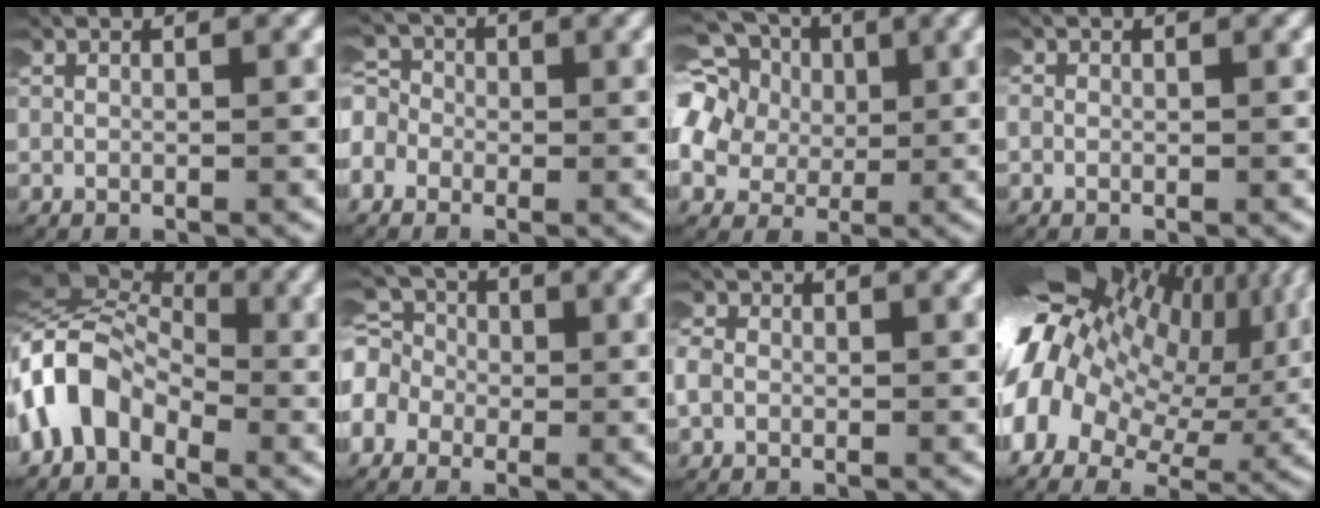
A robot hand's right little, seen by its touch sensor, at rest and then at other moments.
{"total": 5.8, "force": [0.2, 5.3, 2.5], "torque": [-0.058, 0.007, -0.016]}
{"total": 13.7, "force": [3.8, 11.7, 6.1], "torque": [-0.172, -0.012, 0.049]}
{"total": 1.7, "force": [0.1, 1.6, 0.5], "torque": [-0.017, 0.002, -0.005]}
{"total": 9.3, "force": [-0.2, 7.8, 5.2], "torque": [-0.141, -0.008, -0.012]}
{"total": 8.1, "force": [0.4, 7.4, 3.3], "torque": [-0.088, -0.003, -0.012]}
{"total": 2.6, "force": [0.3, 2.3, 1.2], "torque": [-0.039, 0.003, 0.000]}
{"total": 19.0, "force": [3.0, 13.9, 12.7], "torque": [-0.192, 0.040, 0.017]}